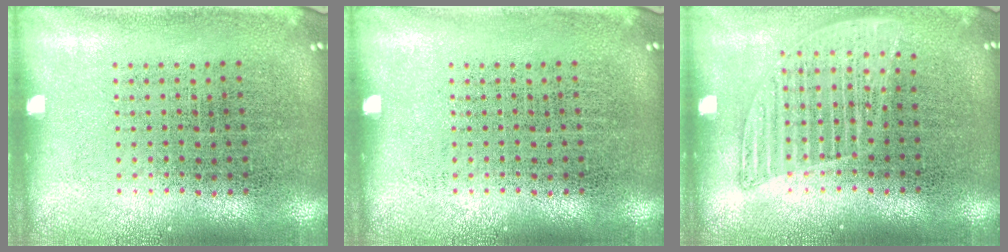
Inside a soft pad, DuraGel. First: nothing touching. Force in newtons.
{"total": 0.0}
{"total": 1.3, "press": 1.1, "slide": 0.6}